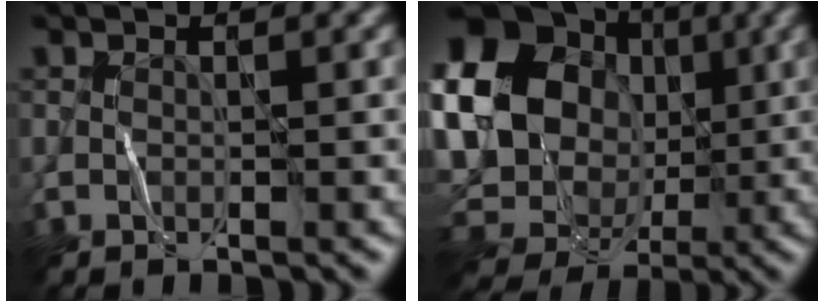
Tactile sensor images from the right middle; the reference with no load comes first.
{"total": 22.2, "force": [2.8, 19.6, 10.0], "torque": [-0.238, 0.026, 0.015]}